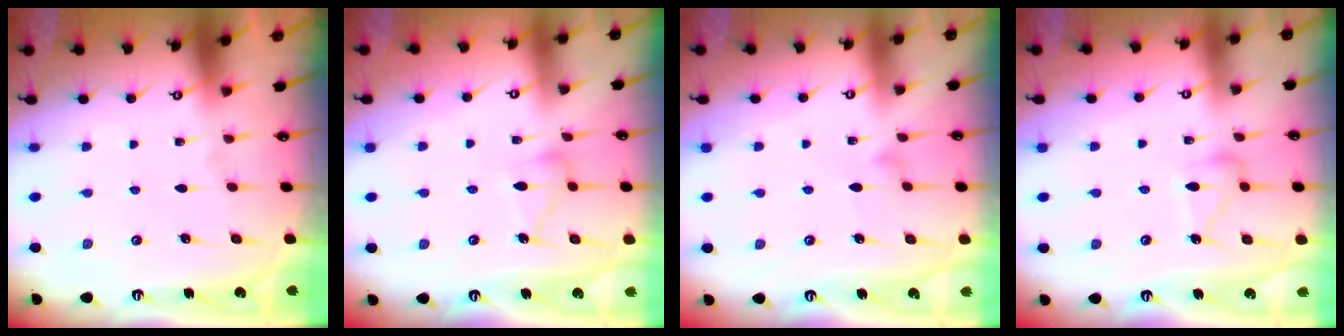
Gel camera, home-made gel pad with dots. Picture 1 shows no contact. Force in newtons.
{"total": 10.2, "press": 10.2, "slide": 0.6}
{"total": 6.6, "press": 6.6, "slide": 0.3}
{"total": 11.5, "press": 11.4, "slide": 0.4}